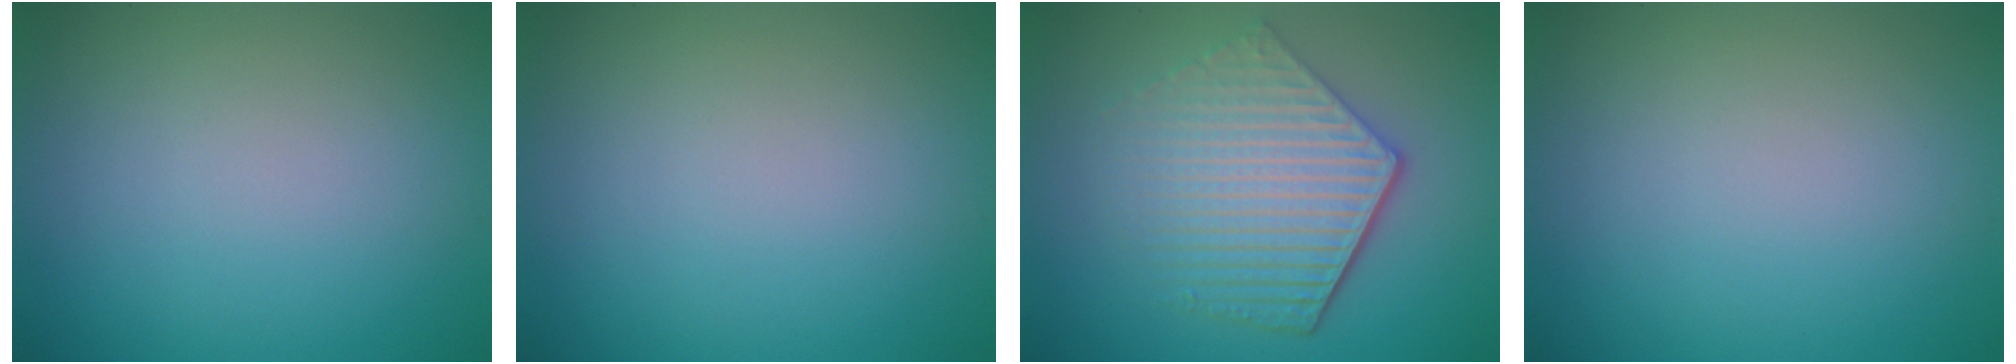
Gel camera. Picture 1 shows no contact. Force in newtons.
{"total": 0.0}
{"total": 6.0, "press": 4.4, "slide": 4.1}
{"total": 0.0}